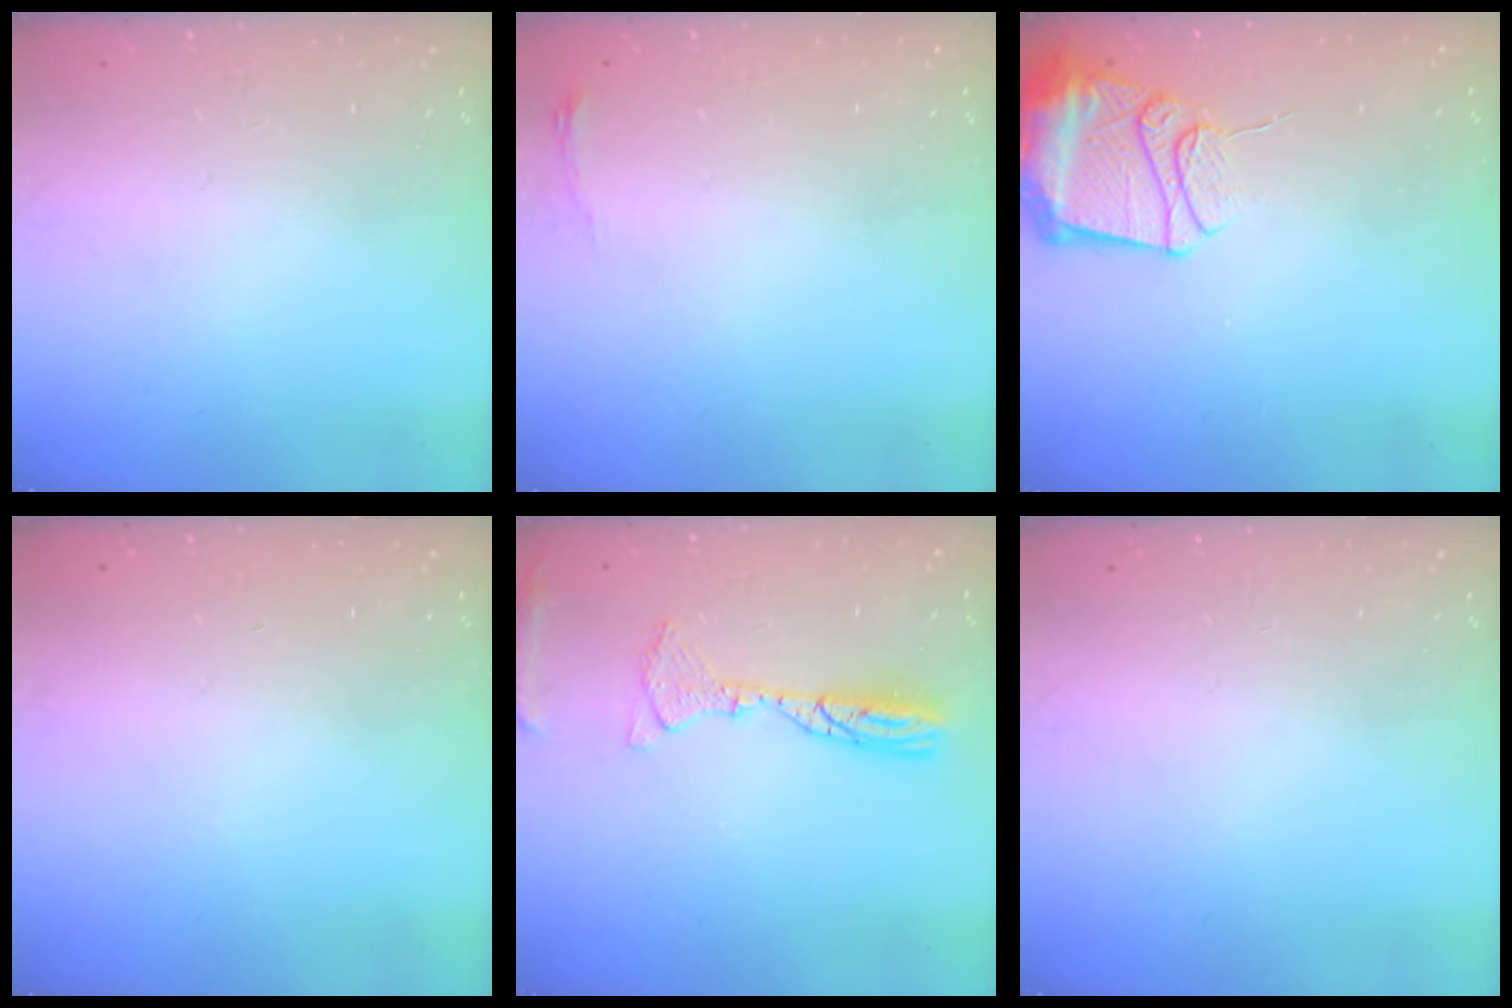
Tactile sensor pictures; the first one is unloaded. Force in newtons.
{"total": 3.4, "press": 3.4, "slide": 0.5}
{"total": 12.8, "press": 12.8, "slide": 1.1}
{"total": 0.0}
{"total": 10.6, "press": 10.4, "slide": 2.2}
{"total": 0.0}